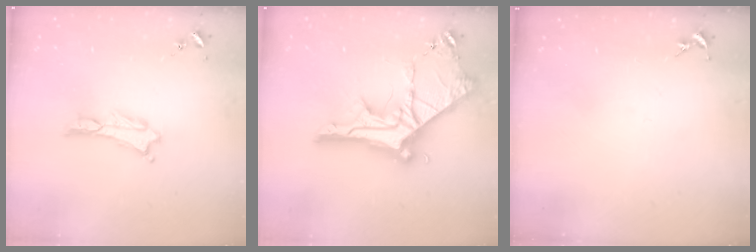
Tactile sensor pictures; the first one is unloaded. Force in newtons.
{"total": 12.0, "press": 12.0, "slide": 1.3}
{"total": 0.0}